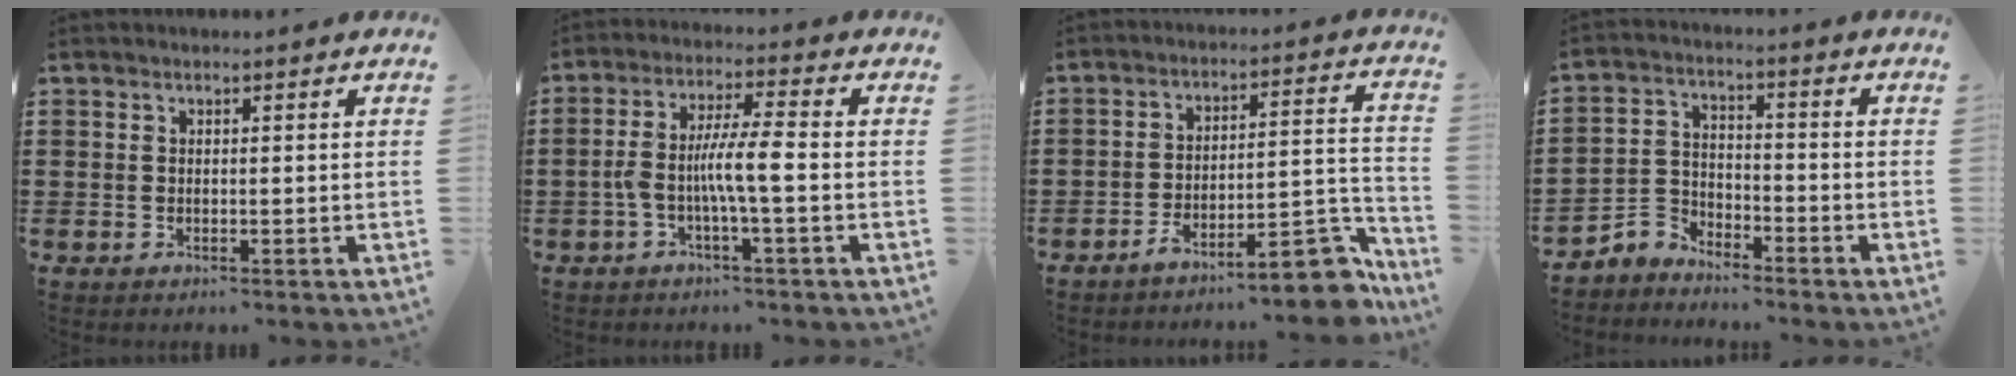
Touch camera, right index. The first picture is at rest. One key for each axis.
{"total": 6.9, "fx": -1.6, "fy": 0.9, "fz": 6.6, "tx": -0.129, "ty": 0.001, "tz": -0.037}
{"total": 10.4, "fx": -8.2, "fy": 2.5, "fz": 5.8, "tx": -0.066, "ty": 0.024, "tz": -0.149}
{"total": 3.9, "fx": -3.7, "fy": 1.1, "fz": 0.0, "tx": -0.024, "ty": -0.006, "tz": -0.085}